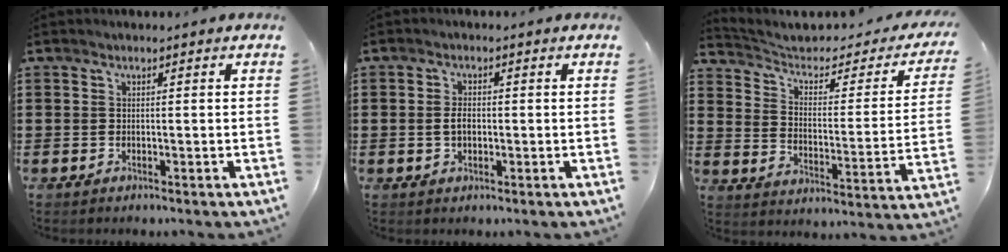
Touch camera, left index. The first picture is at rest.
{"total": 2.4, "force": [-0.3, 1.2, 2.1], "torque": [-0.041, 0.004, -0.008]}
{"total": 3.5, "force": [2.3, 1.3, 2.3], "torque": [-0.063, -0.022, 0.030]}